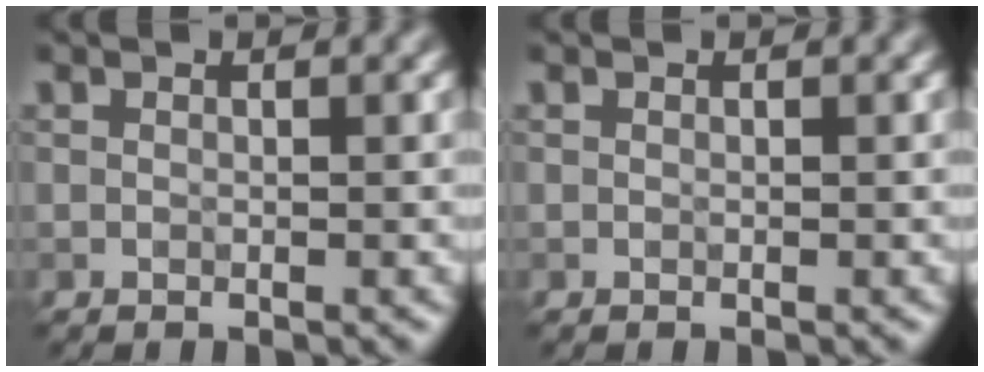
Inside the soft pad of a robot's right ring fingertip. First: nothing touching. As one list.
[{"total": 0.0}]